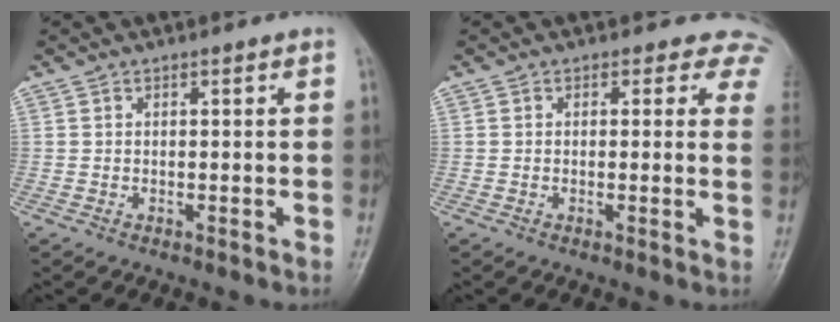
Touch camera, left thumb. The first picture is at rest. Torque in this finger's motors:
{"motor_torque": [0.15, -0.23, 0.27, -0.08, 0.02]}